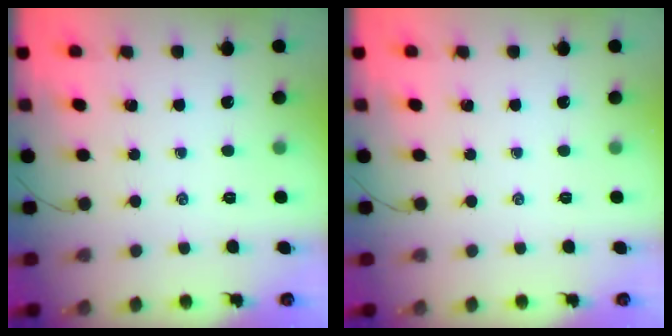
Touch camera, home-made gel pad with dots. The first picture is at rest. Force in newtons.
{"total": 0.0}